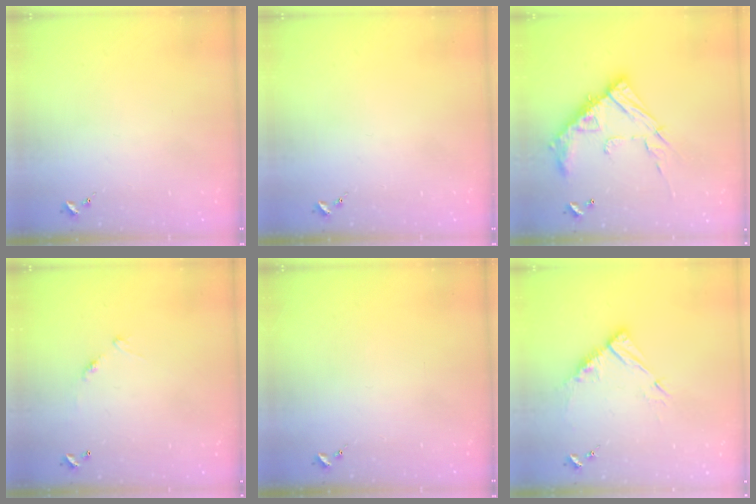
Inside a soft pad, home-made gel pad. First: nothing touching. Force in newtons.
{"total": 0.0}
{"total": 17.4, "press": 17.3, "slide": 1.3}
{"total": 7.0, "press": 7.0, "slide": 0.5}
{"total": 0.0}
{"total": 10.2, "press": 10.1, "slide": 0.9}